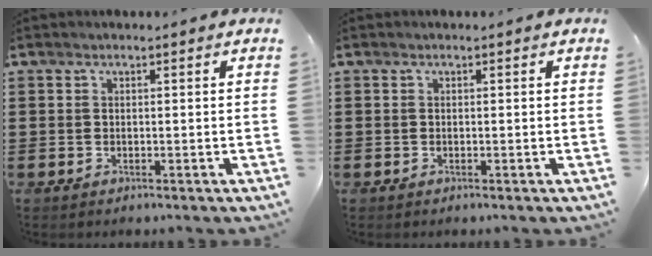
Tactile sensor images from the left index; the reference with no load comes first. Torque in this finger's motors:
{"motor_torque": [0.02, 0.04, 0.00, 0.00]}